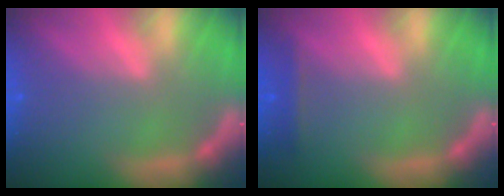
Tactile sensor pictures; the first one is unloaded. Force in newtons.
{"total": 1.4}